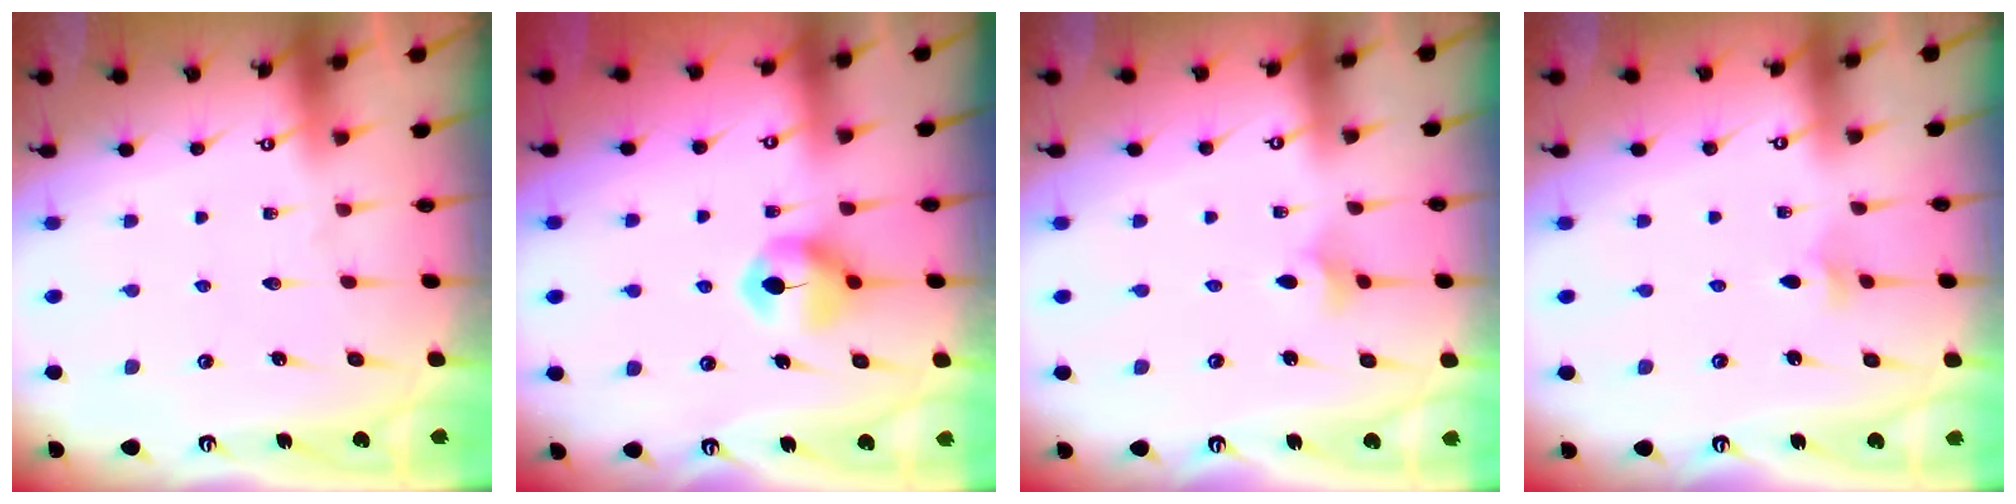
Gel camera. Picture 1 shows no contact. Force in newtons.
{"total": 7.4, "press": 7.4, "slide": 0.2}
{"total": 3.0, "press": 2.9, "slide": 0.7}
{"total": 2.1, "press": 2.1, "slide": 0.5}